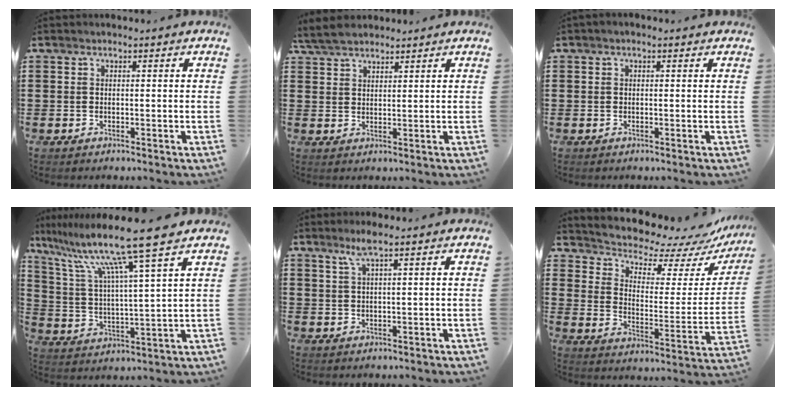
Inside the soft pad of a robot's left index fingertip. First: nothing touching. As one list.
[{"total": 4.1, "force": [3.6, 1.3, 1.4], "torque": [-0.039, 0.002, 0.069]}, {"total": 0.5, "force": [0.0, 0.2, 0.4], "torque": [-0.008, 0.002, 0.000]}, {"total": 12.6, "force": [9.6, -0.5, 8.1], "torque": [-0.182, -0.050, 0.152]}, {"total": 3.2, "force": [1.9, 0.2, 2.6], "torque": [-0.056, 0.003, 0.033]}, {"total": 6.3, "force": [6.0, 1.6, 1.1], "torque": [-0.051, -0.055, 0.101]}]